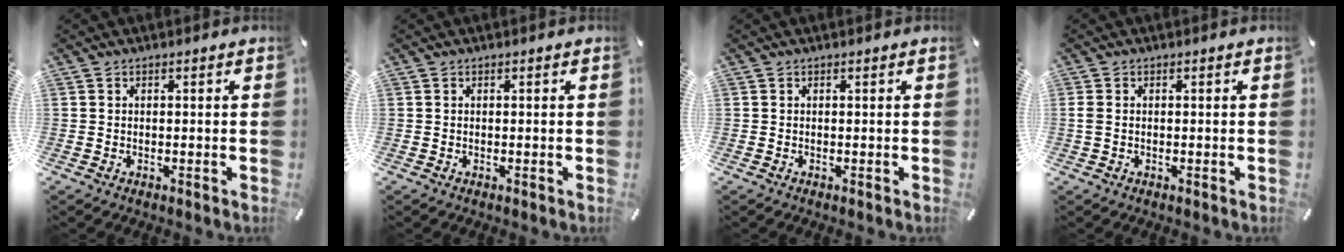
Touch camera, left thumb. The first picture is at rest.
{"total": 0.0}
{"total": 0.0}
{"total": 1.2, "force": [-0.1, 0.7, 1.0], "torque": [-0.027, -0.001, -0.005]}